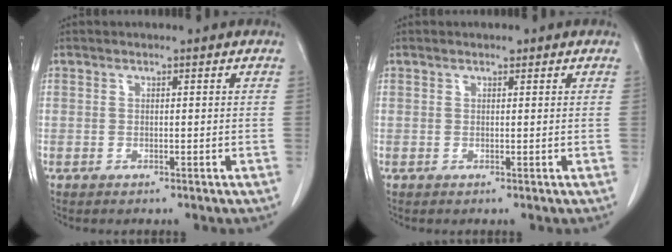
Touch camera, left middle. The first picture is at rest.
{"total": 0.7, "force": [0.5, 0.2, 0.3], "torque": [-0.009, 0.002, 0.008]}